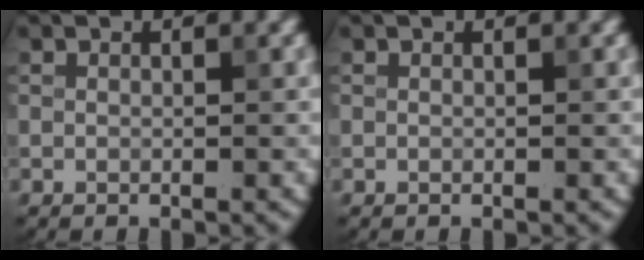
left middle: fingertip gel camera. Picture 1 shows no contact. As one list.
[{"total": 0.0}]